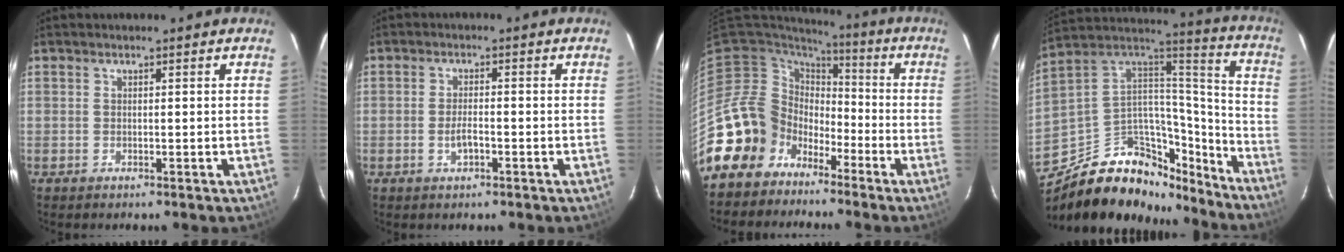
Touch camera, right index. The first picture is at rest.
{"total": 2.7, "force": [-1.1, 0.9, 2.3], "torque": [-0.048, -0.002, -0.020]}
{"total": 13.3, "force": [-8.0, 10.4, 2.2], "torque": [-0.064, 0.023, -0.144]}
{"total": 26.1, "force": [-17.8, 15.2, 11.4], "torque": [-0.224, 0.070, -0.262]}